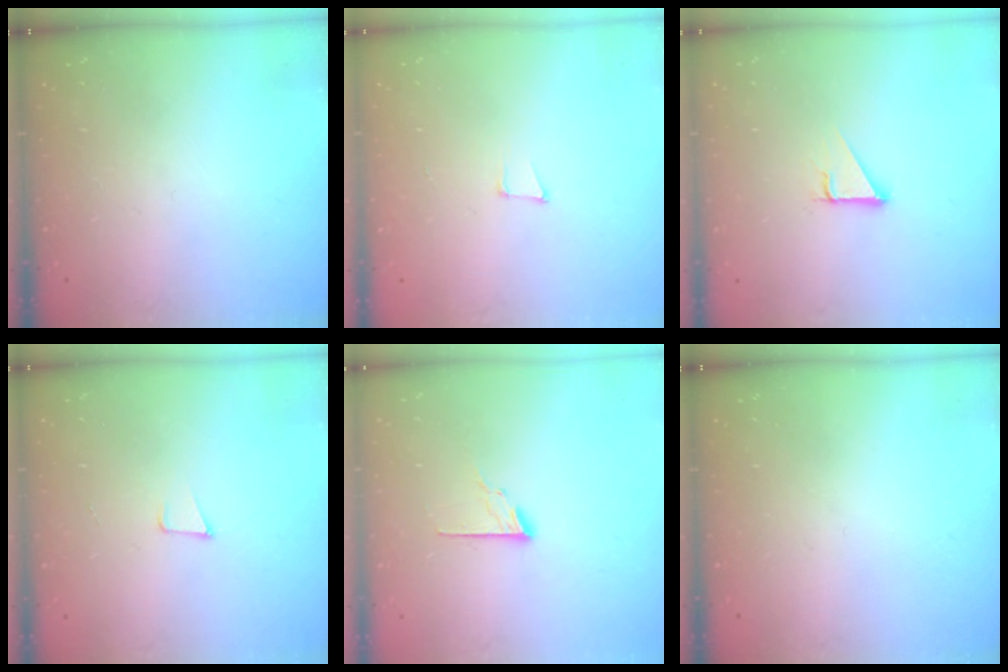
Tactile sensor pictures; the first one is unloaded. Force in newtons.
{"total": 5.0, "press": 4.2, "slide": 2.7}
{"total": 2.9, "press": 2.9, "slide": 0.1}
{"total": 3.9, "press": 2.9, "slide": 2.6}
{"total": 7.4, "press": 7.4, "slide": 0.6}
{"total": 0.0}